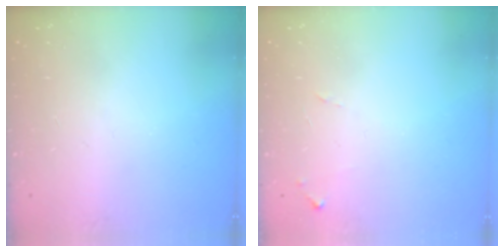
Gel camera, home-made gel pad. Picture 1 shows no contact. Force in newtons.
{"total": 5.4, "press": 5.4, "slide": 0.4}